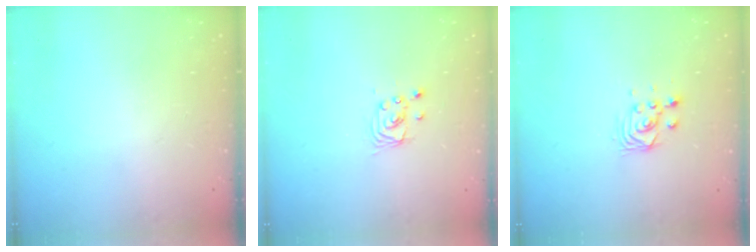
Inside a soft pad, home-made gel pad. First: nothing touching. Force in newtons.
{"total": 2.9, "press": 2.9, "slide": 0.2}
{"total": 2.8, "press": 2.8, "slide": 0.2}